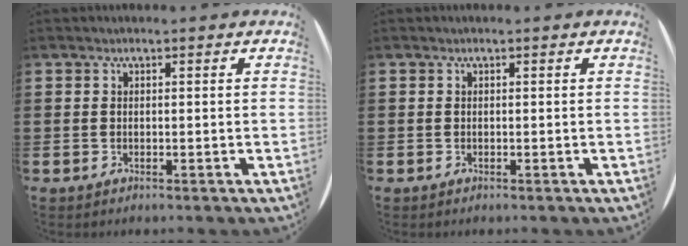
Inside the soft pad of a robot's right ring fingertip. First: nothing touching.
{"total": 0.0}